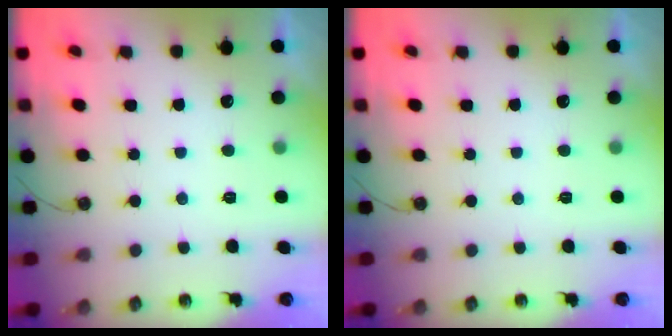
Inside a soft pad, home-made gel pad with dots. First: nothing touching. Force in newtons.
{"total": 0.0}